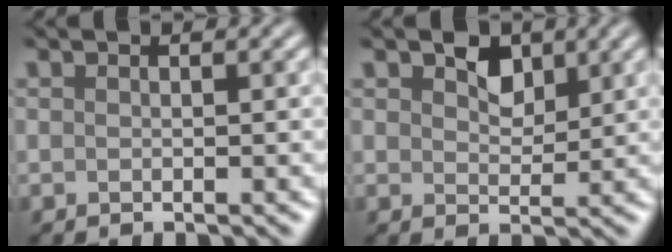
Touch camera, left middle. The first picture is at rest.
{"total": 3.0, "force": [2.0, 1.7, 1.4], "torque": [-0.022, 0.013, 0.023]}